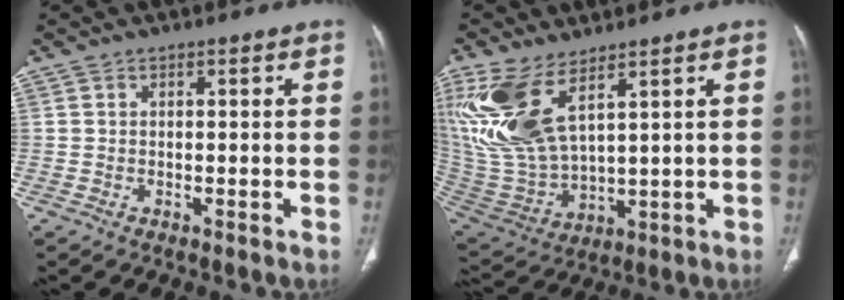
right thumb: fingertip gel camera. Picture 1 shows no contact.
{"total": 17.4, "force": [8.6, 7.7, 13.0], "torque": [-0.290, -0.039, 0.193]}